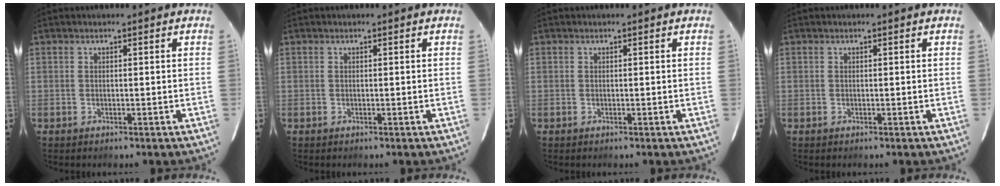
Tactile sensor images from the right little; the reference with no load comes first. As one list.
[{"total": 0.0}, {"total": 0.0}, {"total": 0.0}]